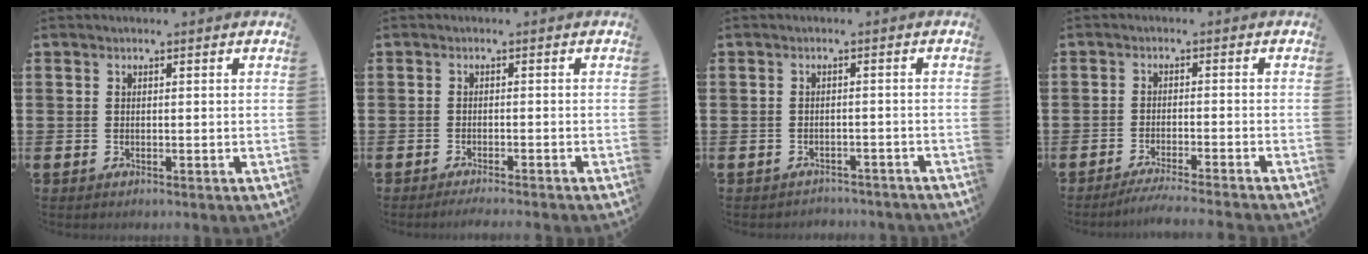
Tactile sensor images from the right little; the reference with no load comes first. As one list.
[{"total": 1.2, "force": [-1.1, -0.2, 0.4], "torque": [-0.005, 0.000, -0.022]}, {"total": 1.3, "force": [-1.3, 0.1, -0.1], "torque": [-0.003, 0.002, -0.029]}, {"total": 2.5, "force": [-2.3, -0.3, 1.1], "torque": [-0.017, 0.000, -0.043]}]